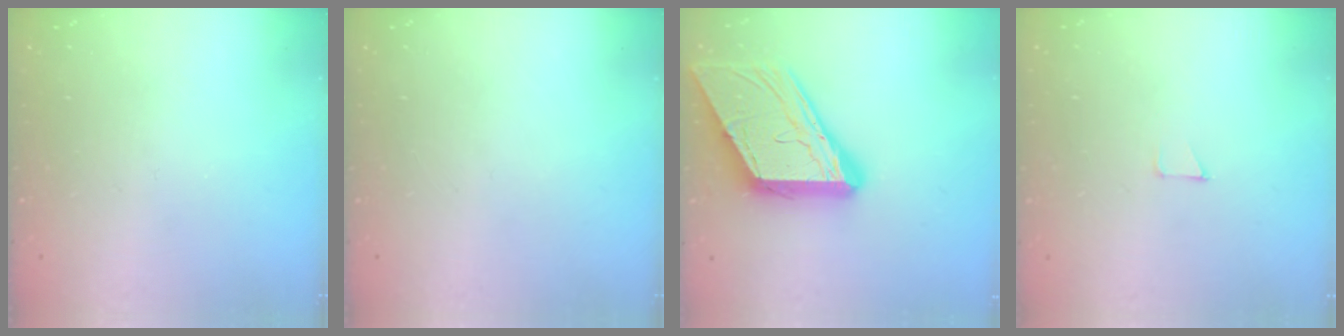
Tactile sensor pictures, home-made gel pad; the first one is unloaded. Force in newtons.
{"total": 0.0}
{"total": 16.3, "press": 16.2, "slide": 1.9}
{"total": 2.6, "press": 2.6, "slide": 0.2}